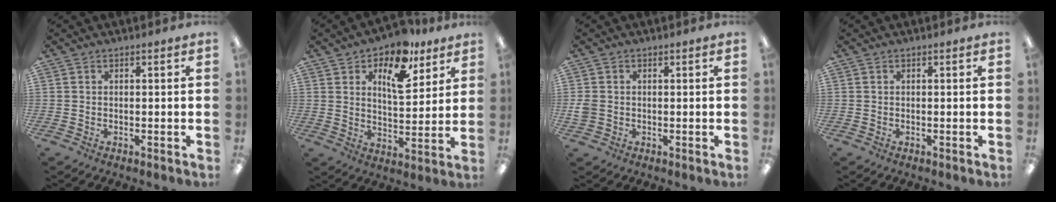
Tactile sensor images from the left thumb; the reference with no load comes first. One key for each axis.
{"total": 12.5, "fx": 7.7, "fy": 6.1, "fz": 7.7, "tx": -0.107, "ty": -0.034, "tz": 0.129}
{"total": 2.5, "fx": -0.2, "fy": 2.3, "fz": 1.1, "tx": -0.010, "ty": 0.002, "tz": -0.005}
{"total": 0.0}